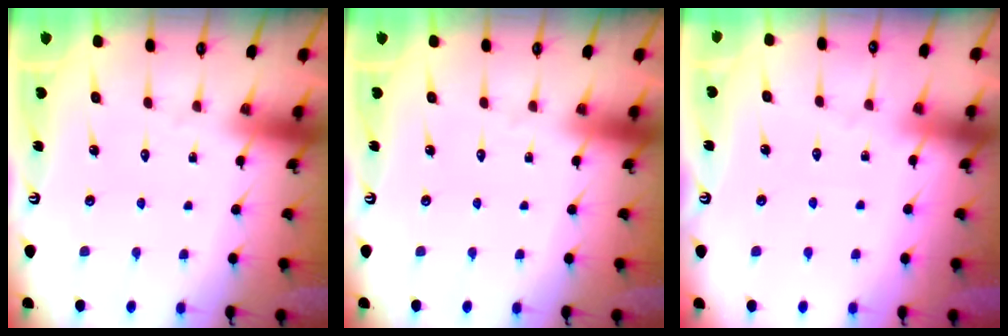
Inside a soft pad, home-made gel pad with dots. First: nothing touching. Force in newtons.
{"total": 0.0}
{"total": 2.4, "press": 2.4, "slide": 0.4}